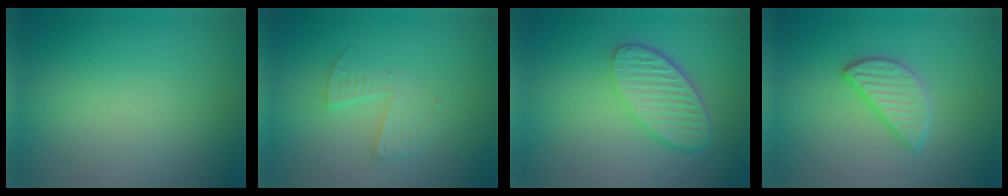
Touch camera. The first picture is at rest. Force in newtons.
{"total": 2.1, "press": 2.0, "slide": 0.1}
{"total": 5.7, "press": 4.4, "slide": 3.7}
{"total": 2.8, "press": 2.7, "slide": 0.5}